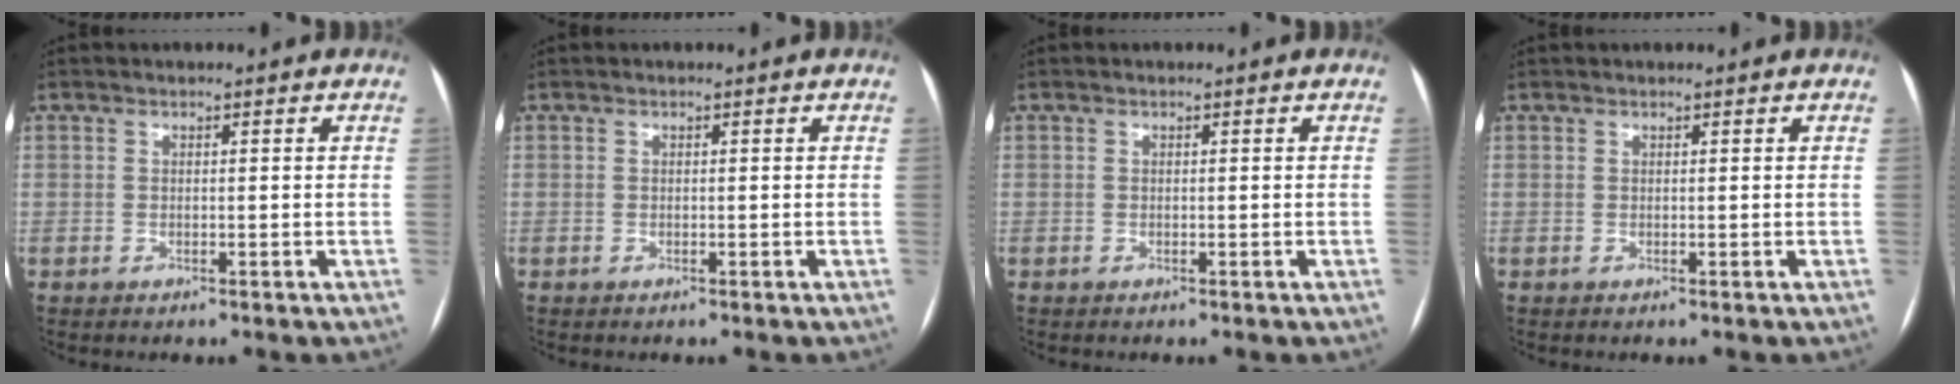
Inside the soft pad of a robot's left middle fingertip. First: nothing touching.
{"total": 0.0}
{"total": 0.0}
{"total": 1.4, "force": [-0.5, -1.0, -0.7], "torque": [0.009, -0.008, -0.007]}